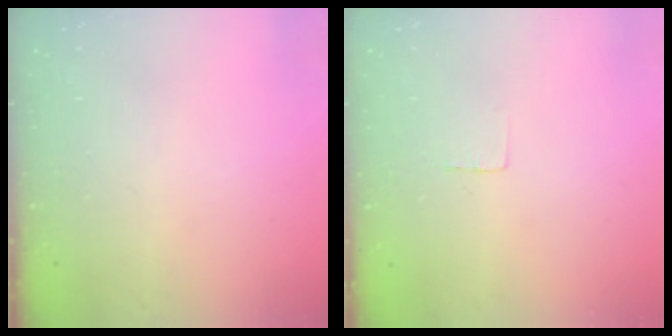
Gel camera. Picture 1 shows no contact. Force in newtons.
{"total": 2.3, "press": 2.3, "slide": 0.1}